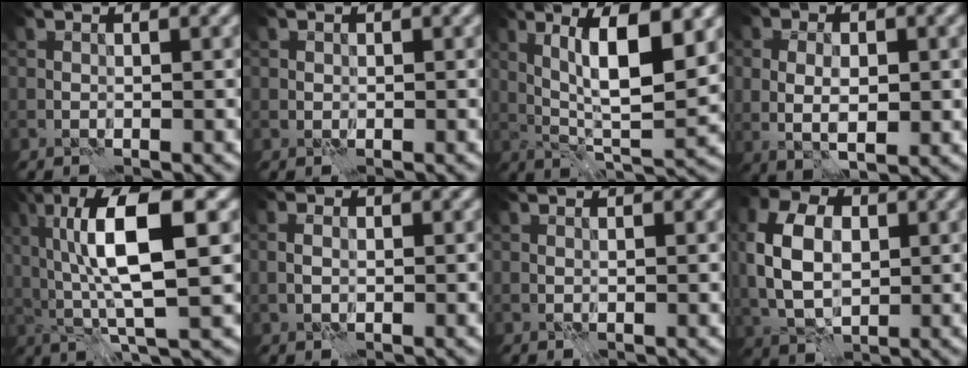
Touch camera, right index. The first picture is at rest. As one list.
[{"total": 0.7, "force": [0.1, 0.4, -0.5], "torque": [0.014, -0.003, 0.001]}, {"total": 8.2, "force": [2.6, 2.0, 7.6], "torque": [-0.119, -0.001, 0.050]}, {"total": 4.3, "force": [-0.2, 2.7, 3.3], "torque": [-0.045, -0.004, 0.003]}, {"total": 9.0, "force": [1.9, 2.6, 8.4], "torque": [-0.147, 0.004, 0.035]}, {"total": 1.0, "force": [-0.2, 0.9, 0.5], "torque": [-0.009, -0.001, -0.002]}, {"total": 0.0}, {"total": 7.3, "force": [0.7, 5.2, 5.1], "torque": [-0.122, 0.007, 0.006]}]